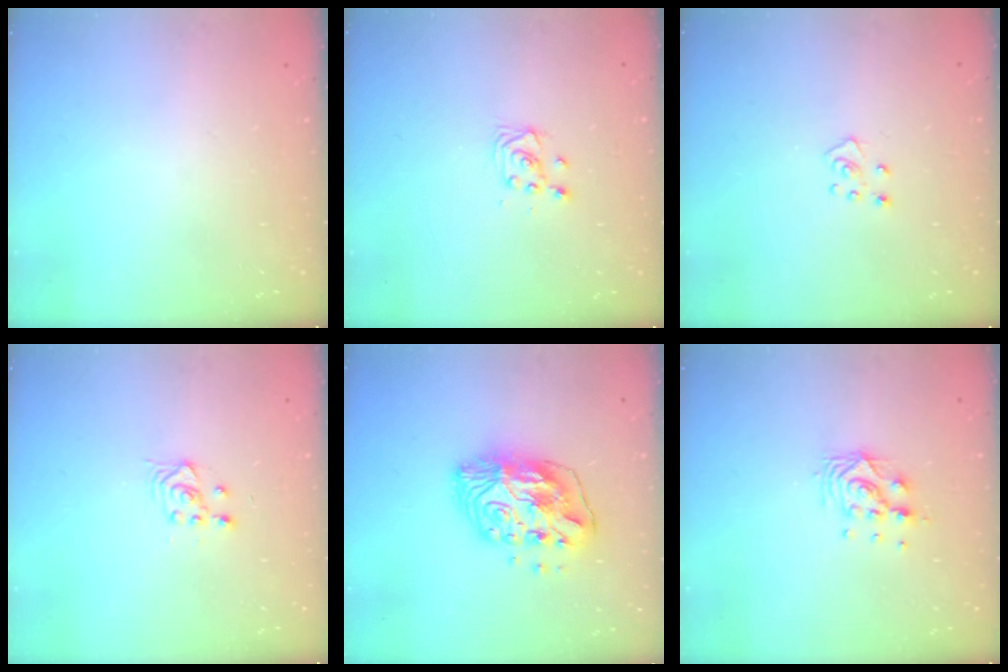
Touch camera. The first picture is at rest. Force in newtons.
{"total": 3.5, "press": 3.5, "slide": 0.4}
{"total": 4.2, "press": 4.1, "slide": 0.3}
{"total": 3.4, "press": 3.1, "slide": 1.4}
{"total": 13.7, "press": 13.7, "slide": 1.0}
{"total": 9.2, "press": 9.2, "slide": 0.7}